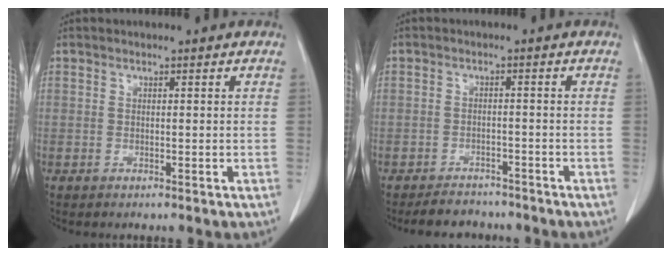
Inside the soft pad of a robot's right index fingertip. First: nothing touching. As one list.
[{"total": 4.6, "force": [-4.0, 2.1, 0.4], "torque": [-0.005, 0.001, -0.061]}]